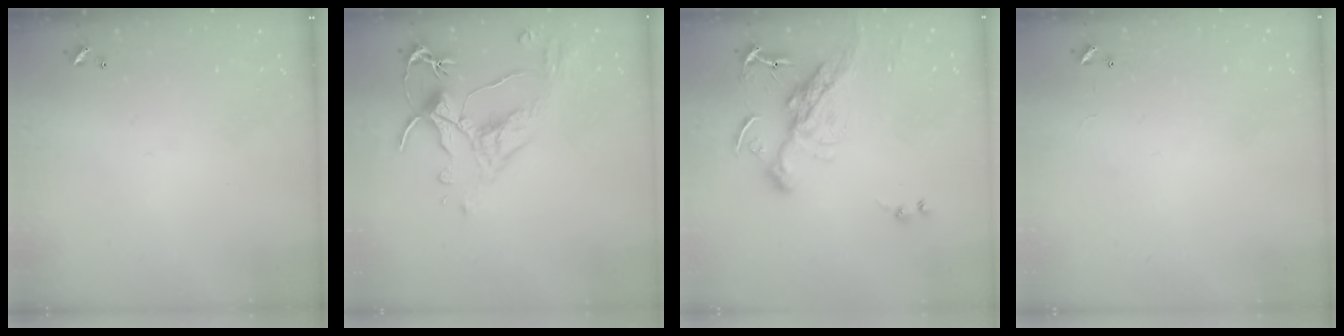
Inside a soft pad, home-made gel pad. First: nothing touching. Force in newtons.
{"total": 2.6, "press": 2.2, "slide": 1.3}
{"total": 12.7, "press": 12.6, "slide": 1.7}
{"total": 9.3, "press": 9.3, "slide": 0.3}